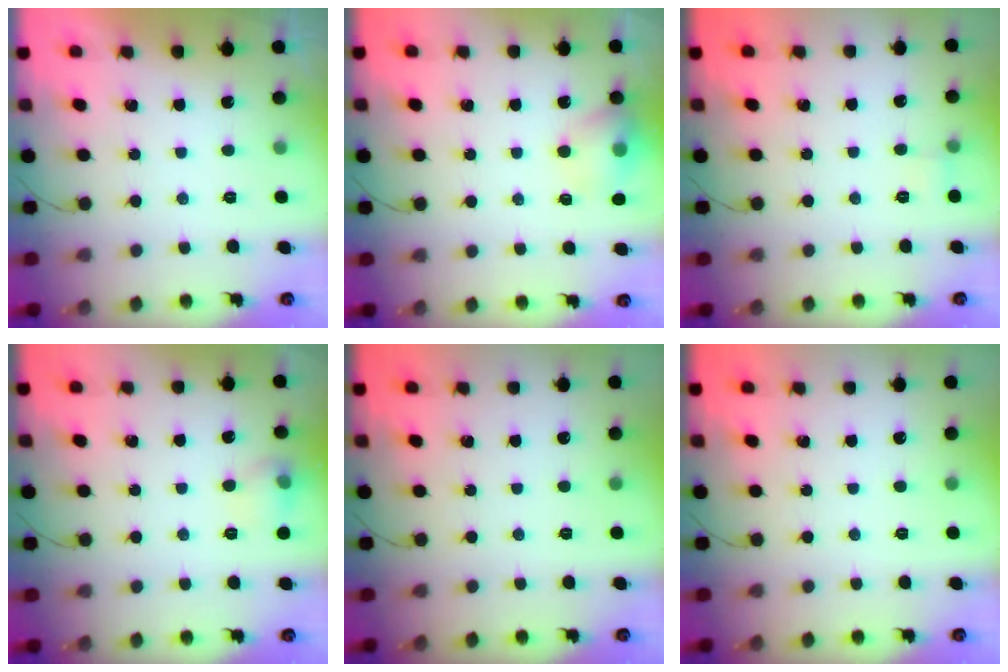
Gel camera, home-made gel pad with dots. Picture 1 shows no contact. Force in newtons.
{"total": 11.1, "press": 10.9, "slide": 1.9}
{"total": 5.0, "press": 4.8, "slide": 1.5}
{"total": 6.5, "press": 6.4, "slide": 1.3}
{"total": 0.0}
{"total": 0.0}